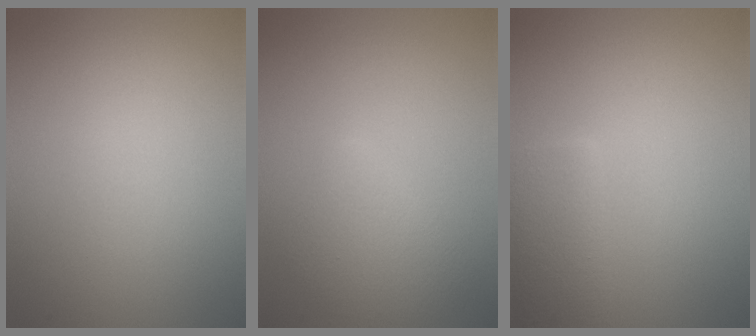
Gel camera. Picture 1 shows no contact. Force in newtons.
{"total": 2.9, "press": 2.9, "slide": 0.0}
{"total": 3.2, "press": 3.2, "slide": 0.0}